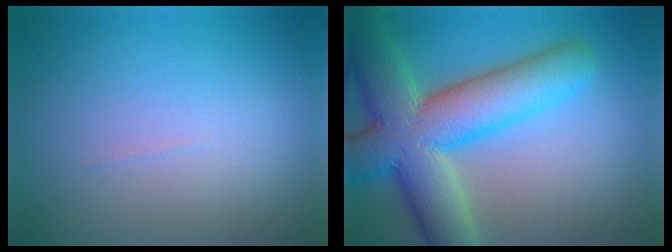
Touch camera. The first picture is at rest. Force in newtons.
{"total": 11.4, "press": 11.4, "slide": 0.7}